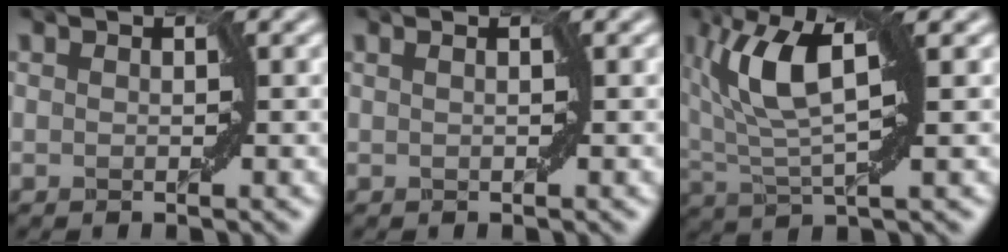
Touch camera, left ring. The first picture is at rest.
{"total": 1.0, "force": [0.5, 0.3, 0.8], "torque": [-0.006, -0.005, 0.000]}
{"total": 7.9, "force": [2.3, 2.7, 7.0], "torque": [-0.150, 0.011, 0.039]}